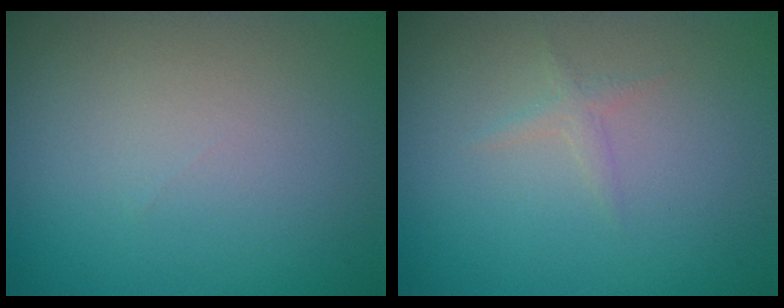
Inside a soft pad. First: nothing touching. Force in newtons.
{"total": 0.7, "press": 0.7, "slide": 0.0}